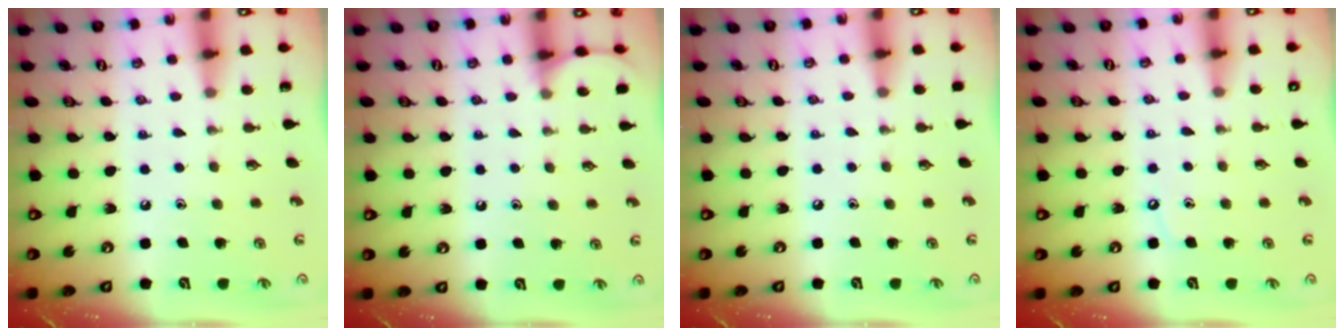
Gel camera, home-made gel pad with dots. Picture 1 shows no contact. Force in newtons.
{"total": 5.1, "press": 5.0, "slide": 0.7}
{"total": 1.0, "press": 1.0, "slide": 0.2}
{"total": 3.1, "press": 3.1, "slide": 0.5}